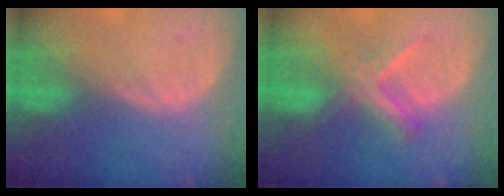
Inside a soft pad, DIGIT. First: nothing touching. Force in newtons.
{"total": 5.5, "press": 5.4, "slide": 0.5}